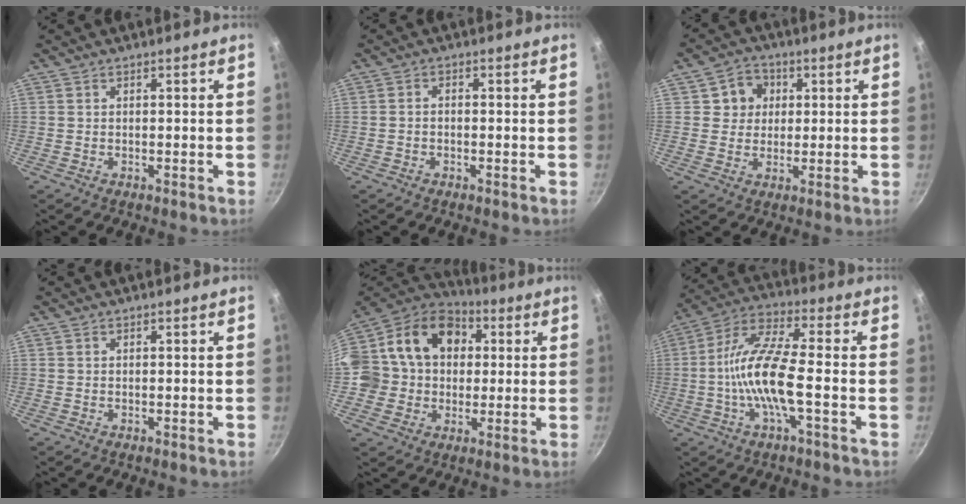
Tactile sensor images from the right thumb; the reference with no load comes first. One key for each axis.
{"total": 1.2, "fx": -0.5, "fy": 0.7, "fz": 0.8, "tx": -0.016, "ty": 0.011, "tz": -0.011}
{"total": 6.2, "fx": 1.7, "fy": 5.6, "fz": 2.0, "tx": 0.009, "ty": 0.004, "tz": 0.020}
{"total": 0.0}
{"total": 20.5, "fx": 2.8, "fy": 17.2, "fz": 10.7, "tx": -0.180, "ty": 0.048, "tz": 0.036}
{"total": 13.0, "fx": -2.4, "fy": 3.2, "fz": 12.4, "tx": -0.249, "ty": 0.032, "tz": -0.062}